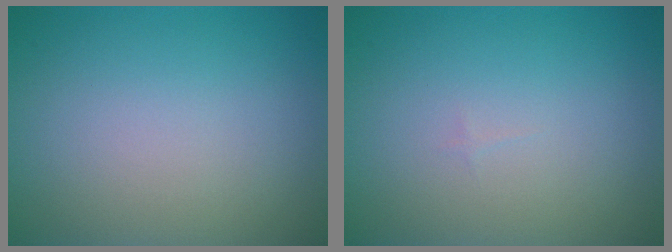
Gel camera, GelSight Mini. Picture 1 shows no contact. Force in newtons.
{"total": 0.0}